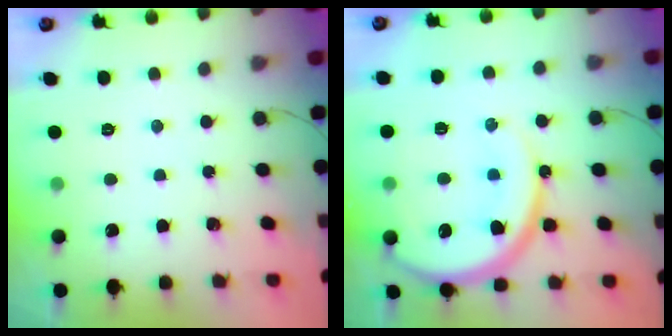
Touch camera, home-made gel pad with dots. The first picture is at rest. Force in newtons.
{"total": 17.2, "press": 17.1, "slide": 1.7}